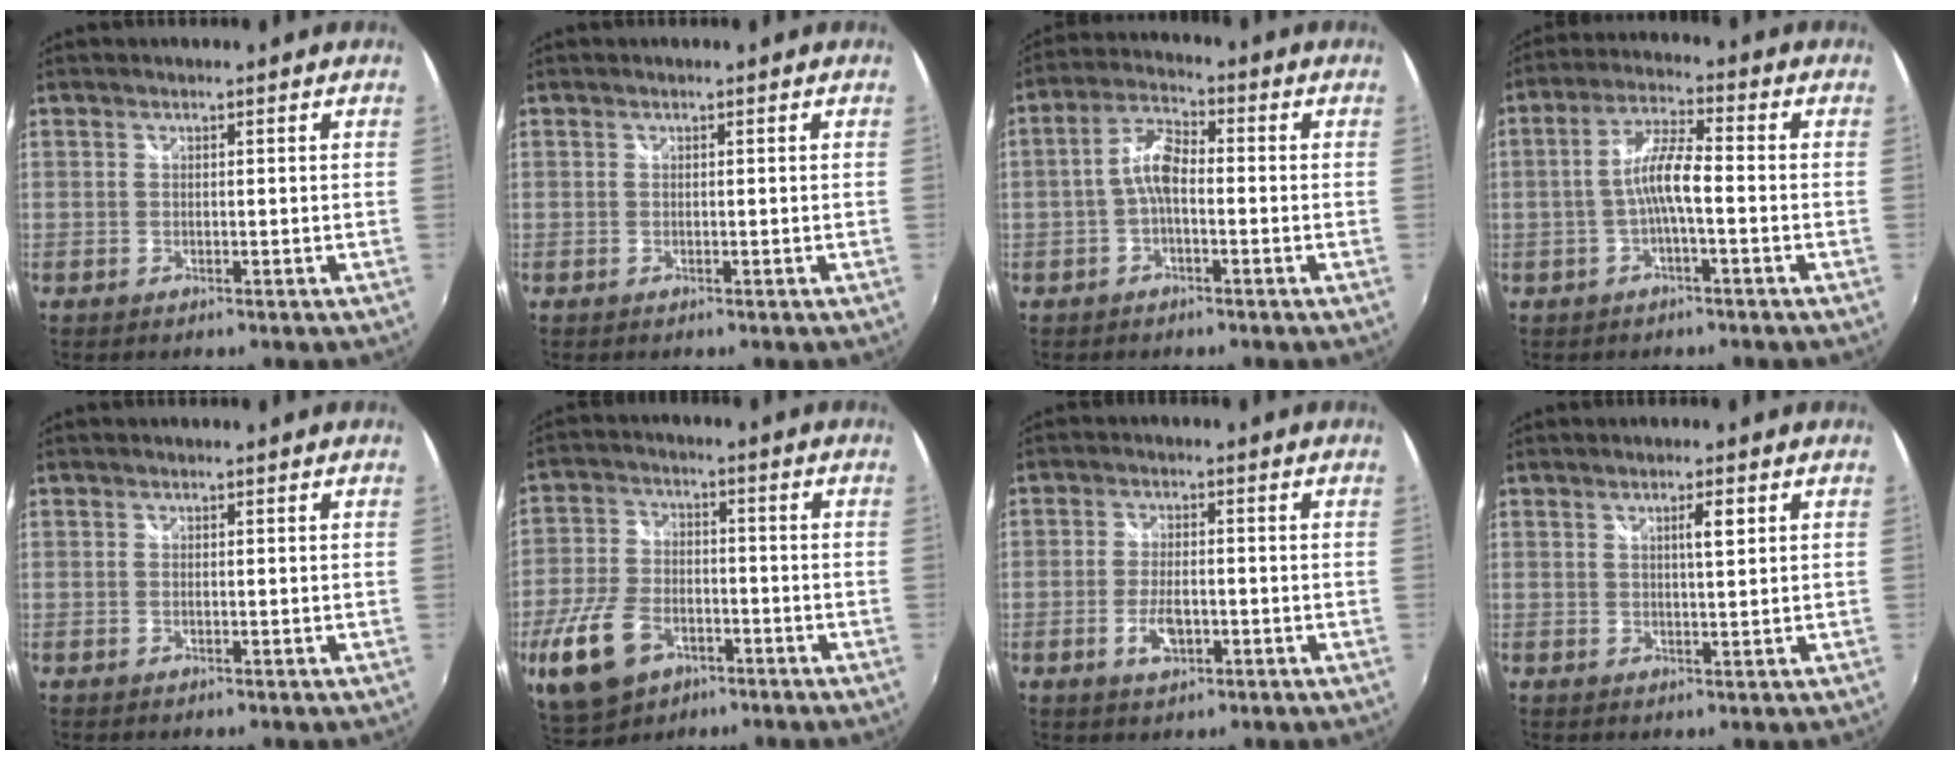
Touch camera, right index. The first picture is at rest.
{"total": 0.0}
{"total": 5.6, "force": [-1.4, 2.3, 4.9], "torque": [-0.104, 0.018, -0.031]}
{"total": 6.5, "force": [-1.6, 0.9, 6.2], "torque": [-0.130, 0.013, -0.031]}
{"total": 0.0}
{"total": 14.4, "force": [-6.6, 9.4, 8.7], "torque": [-0.216, -0.006, -0.112]}
{"total": 5.0, "force": [-1.9, 2.3, 4.1], "torque": [-0.086, -0.001, -0.032]}
{"total": 2.8, "force": [1.2, 0.2, 2.5], "torque": [-0.040, 0.006, 0.022]}